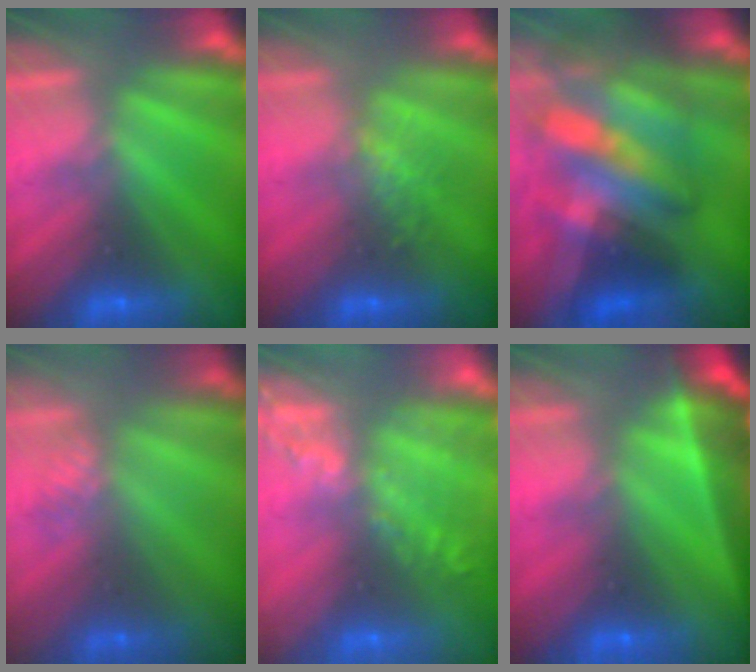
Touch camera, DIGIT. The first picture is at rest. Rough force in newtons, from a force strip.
{"total": 2.6}
{"total": 7.2}
{"total": 2.7}
{"total": 11.8}
{"total": 9.7}